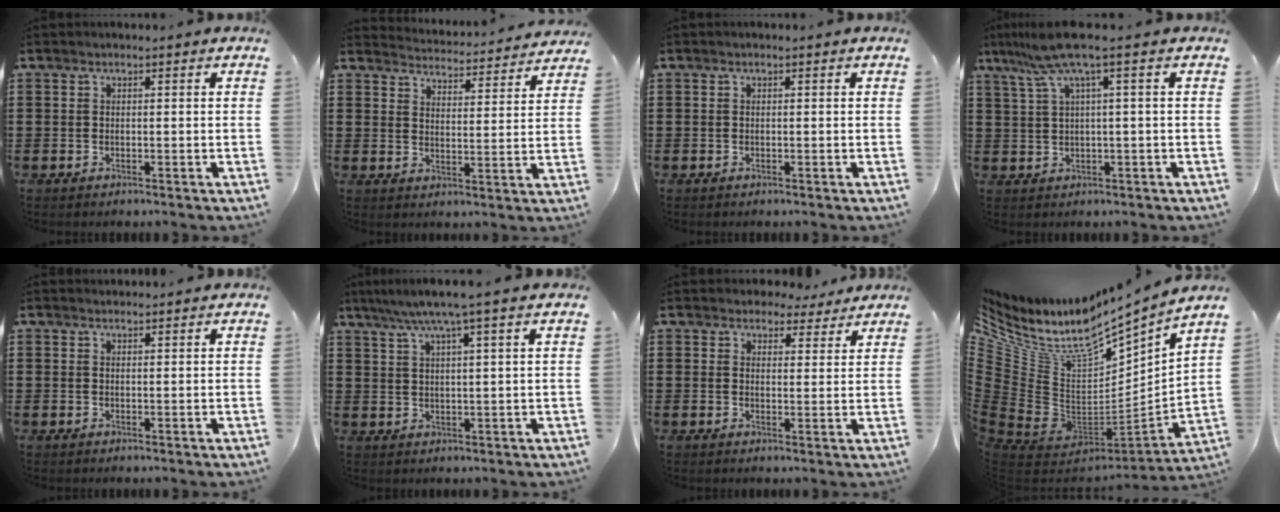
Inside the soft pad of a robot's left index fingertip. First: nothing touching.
{"total": 3.8, "force": [3.8, -0.4, -0.1], "torque": [-0.011, -0.038, 0.060]}
{"total": 0.0}
{"total": 6.5, "force": [2.5, -0.4, 6.0], "torque": [-0.144, -0.016, 0.036]}
{"total": 0.8, "force": [0.8, 0.0, 0.0], "torque": [-0.001, -0.001, 0.017]}
{"total": 5.1, "force": [3.5, -0.8, 3.6], "torque": [-0.078, -0.012, 0.057]}
{"total": 3.9, "force": [3.7, 1.2, 0.6], "torque": [-0.017, -0.010, 0.067]}
{"total": 9.8, "force": [6.5, 4.1, 6.1], "torque": [-0.169, -0.068, 0.105]}